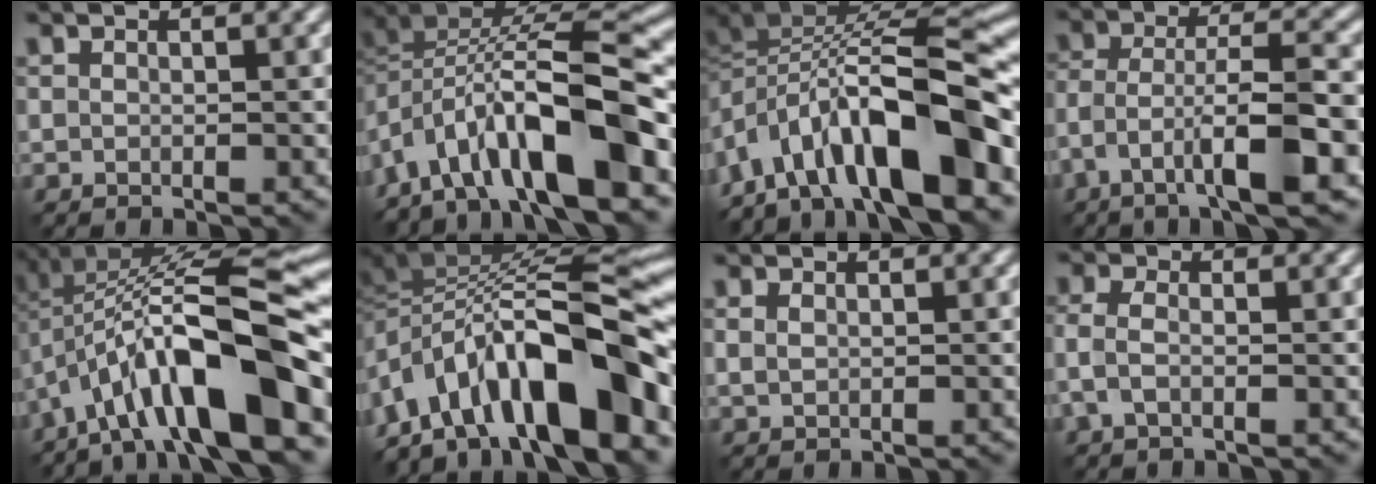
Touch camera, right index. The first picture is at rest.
{"total": 11.8, "force": [-5.4, 4.5, 9.5], "torque": [-0.145, 0.017, -0.094]}
{"total": 13.1, "force": [-5.4, 4.9, 10.8], "torque": [-0.167, 0.025, -0.087]}
{"total": 7.4, "force": [-3.5, 2.3, 6.1], "torque": [-0.113, 0.011, -0.066]}
{"total": 13.6, "force": [-5.2, 3.6, 12.0], "torque": [-0.191, 0.024, -0.080]}
{"total": 14.2, "force": [-5.9, 5.4, 11.7], "torque": [-0.177, 0.038, -0.098]}
{"total": 0.8, "force": [0.3, 0.6, 0.4], "torque": [-0.011, 0.005, 0.008]}
{"total": 1.9, "force": [-0.7, 0.9, 1.5], "torque": [-0.044, 0.009, -0.025]}